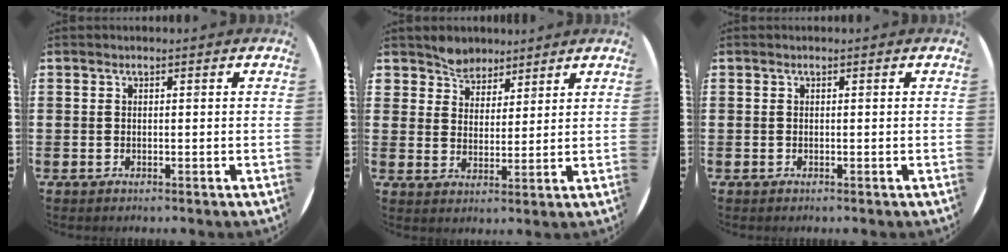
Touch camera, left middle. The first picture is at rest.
{"total": 4.4, "force": [4.0, 1.8, -0.5], "torque": [-0.010, -0.009, 0.077]}
{"total": 0.0}